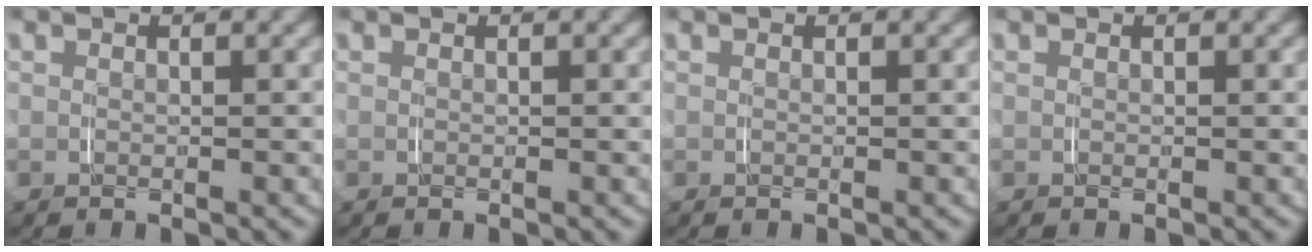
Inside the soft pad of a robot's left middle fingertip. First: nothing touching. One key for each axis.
{"total": 0.0}
{"total": 0.0}
{"total": 0.0}